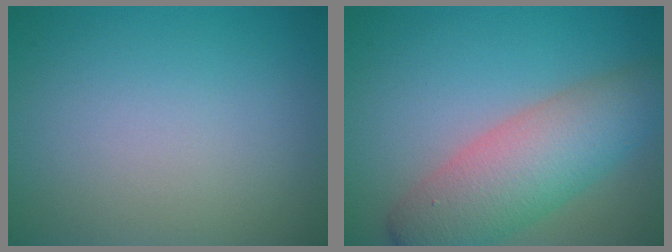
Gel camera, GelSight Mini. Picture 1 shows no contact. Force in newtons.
{"total": 7.6, "press": 7.6, "slide": 0.4}